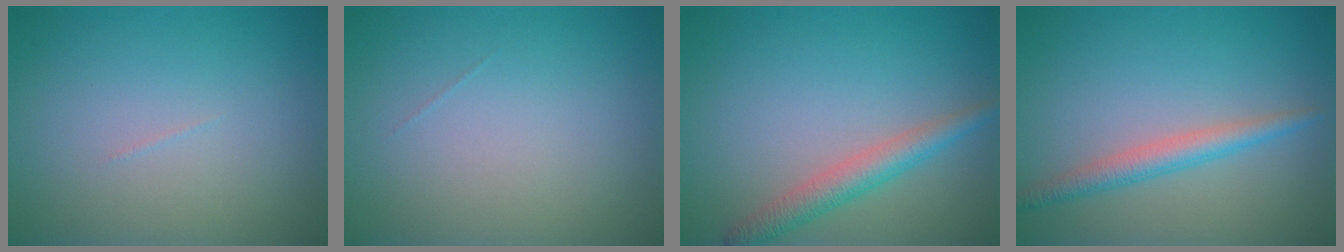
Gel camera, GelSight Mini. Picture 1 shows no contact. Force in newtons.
{"total": 0.0}
{"total": 2.9, "press": 2.9, "slide": 0.1}
{"total": 2.6, "press": 2.6, "slide": 0.0}